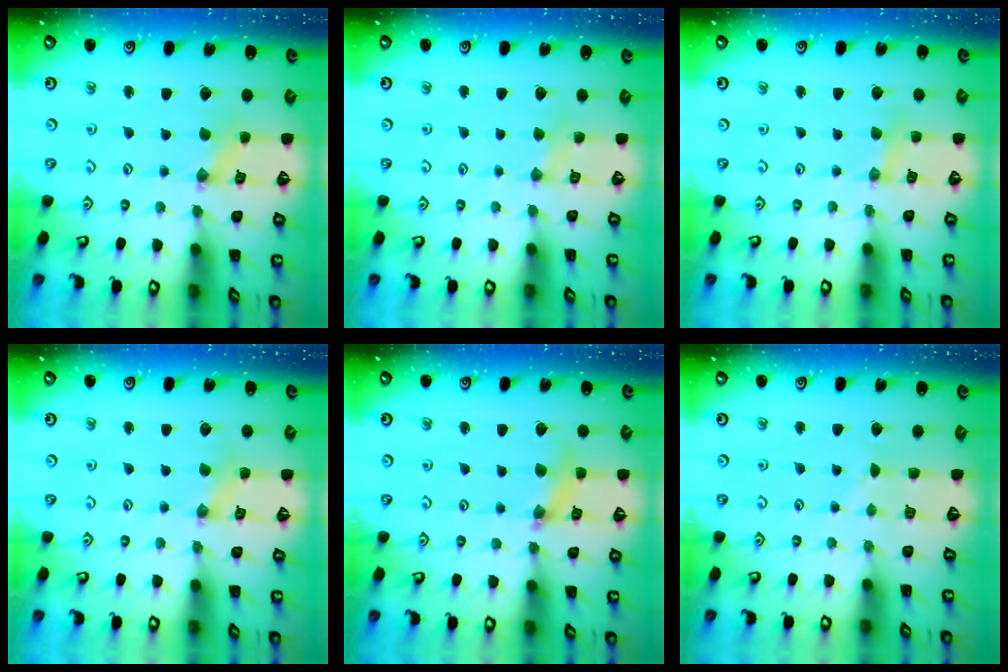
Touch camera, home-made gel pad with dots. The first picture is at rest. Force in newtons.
{"total": 2.1, "press": 2.1, "slide": 0.5}
{"total": 2.5, "press": 2.5, "slide": 0.4}
{"total": 1.9, "press": 1.9, "slide": 0.3}
{"total": 5.9, "press": 5.8, "slide": 0.6}
{"total": 2.5, "press": 2.5, "slide": 0.4}